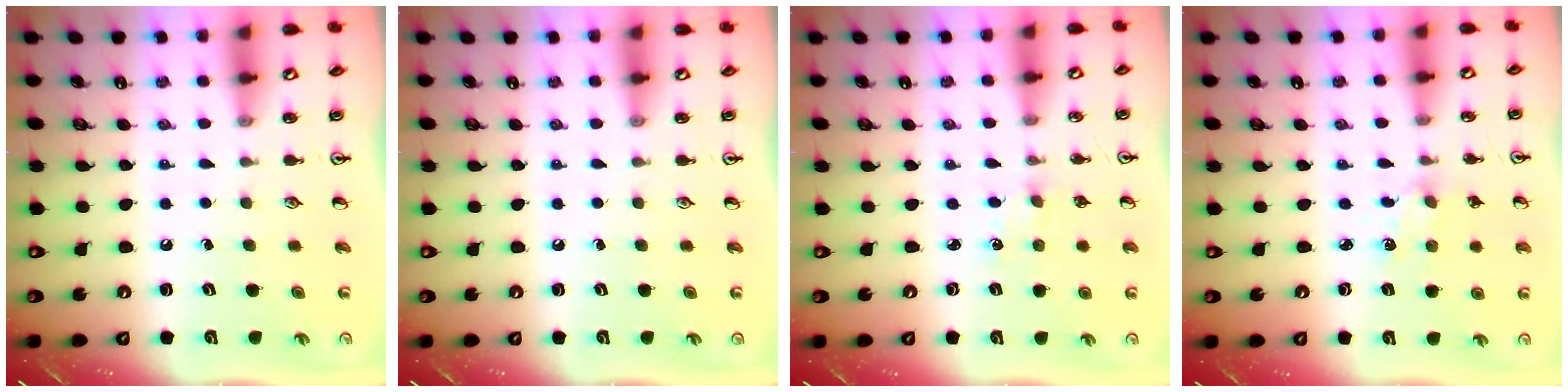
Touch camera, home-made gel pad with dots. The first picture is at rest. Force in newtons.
{"total": 0.0}
{"total": 1.3, "press": 1.3, "slide": 0.3}
{"total": 2.9, "press": 2.9, "slide": 0.4}